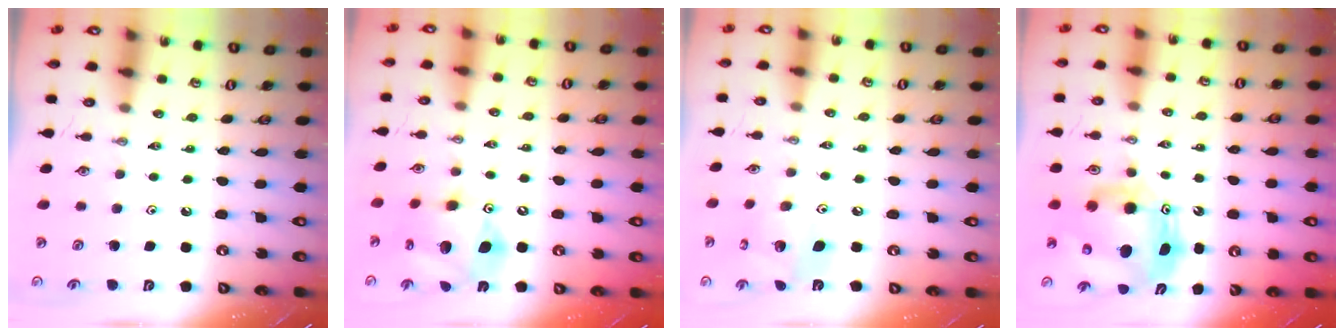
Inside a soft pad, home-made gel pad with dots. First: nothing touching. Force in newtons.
{"total": 13.8, "press": 13.8, "slide": 1.2}
{"total": 10.0, "press": 10.0, "slide": 0.7}
{"total": 12.6, "press": 12.5, "slide": 1.3}